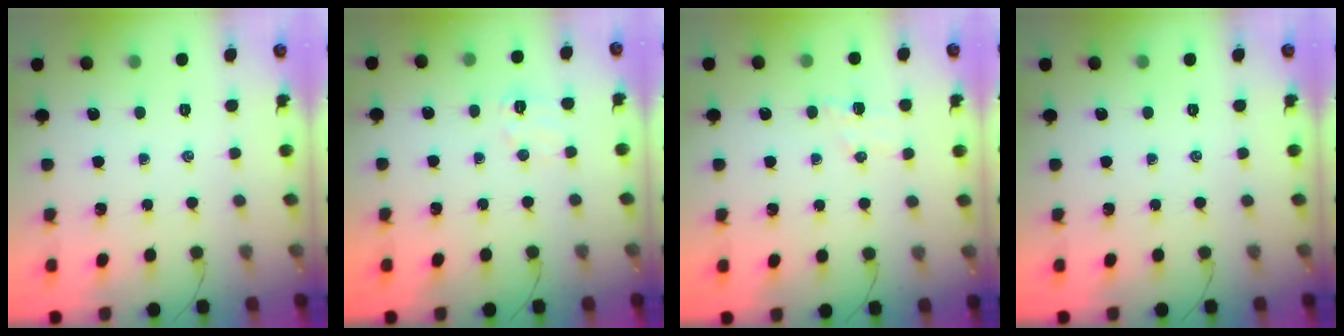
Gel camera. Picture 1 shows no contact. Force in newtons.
{"total": 6.4, "press": 6.2, "slide": 1.4}
{"total": 4.8, "press": 4.6, "slide": 1.3}
{"total": 0.0}